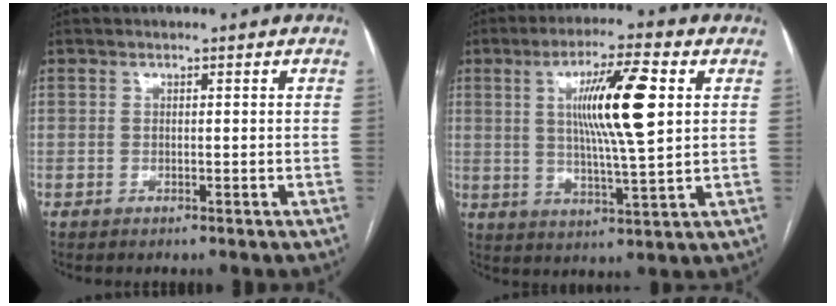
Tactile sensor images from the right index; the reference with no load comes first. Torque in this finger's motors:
{"motor_torque": [1.10, 0.14, 0.90, 0.19]}